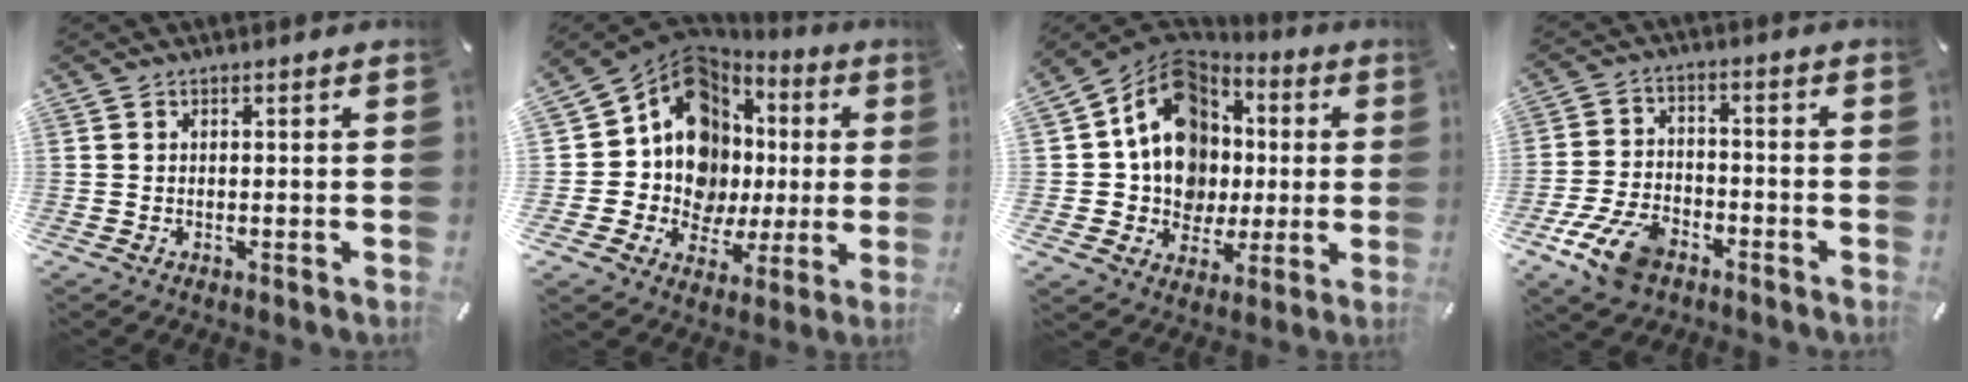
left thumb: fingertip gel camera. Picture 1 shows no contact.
{"total": 15.2, "force": [4.0, 12.7, 7.3], "torque": [-0.149, -0.068, 0.078]}
{"total": 16.0, "force": [2.4, 14.0, 7.4], "torque": [-0.130, -0.025, 0.051]}
{"total": 11.2, "force": [-6.3, 6.5, 6.6], "torque": [-0.134, 0.033, -0.114]}